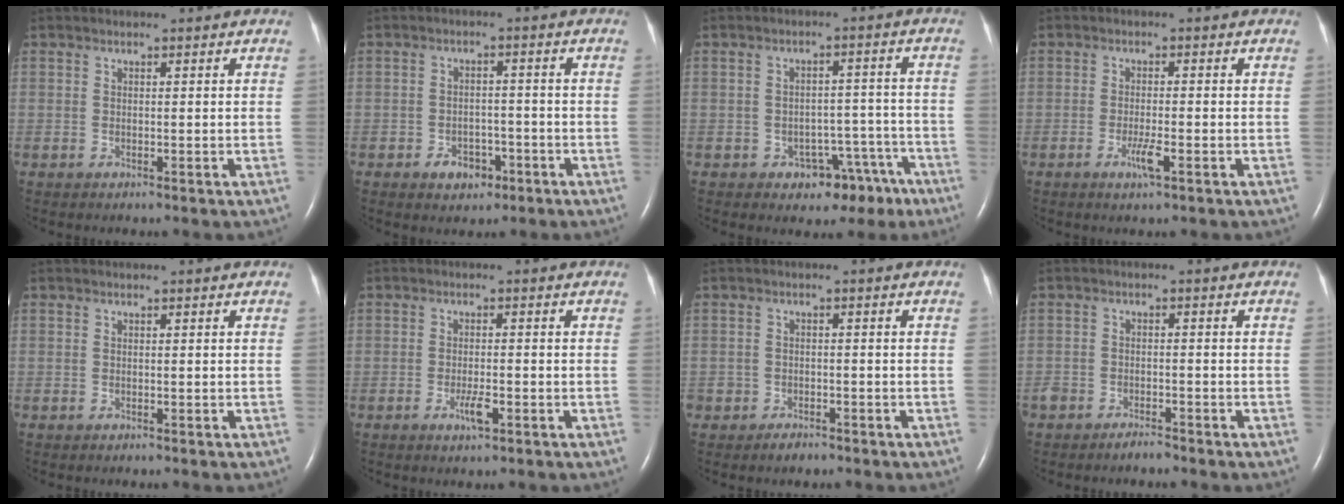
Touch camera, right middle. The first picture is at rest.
{"total": 3.9, "force": [-2.2, 2.7, 1.8], "torque": [-0.025, 0.006, -0.026]}
{"total": 7.0, "force": [-4.4, 4.5, 3.1], "torque": [-0.023, 0.031, -0.053]}
{"total": 2.7, "force": [-1.3, 0.1, 2.4], "torque": [-0.048, -0.004, -0.024]}
{"total": 0.0}
{"total": 2.7, "force": [-1.3, 0.5, 2.3], "torque": [-0.045, -0.002, -0.021]}
{"total": 2.4, "force": [-1.8, 1.5, 0.6], "torque": [-0.012, 0.003, -0.024]}
{"total": 2.6, "force": [-2.3, 1.0, 0.8], "torque": [-0.016, 0.000, -0.038]}